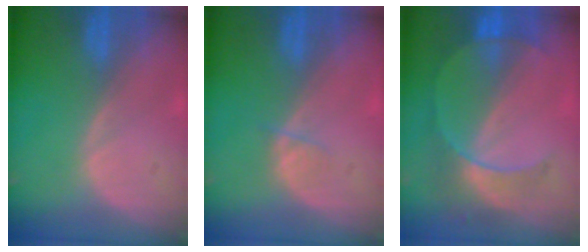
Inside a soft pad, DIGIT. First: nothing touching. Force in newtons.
{"total": 1.2, "press": 1.2, "slide": 0.2}
{"total": 7.6, "press": 6.8, "slide": 3.5}